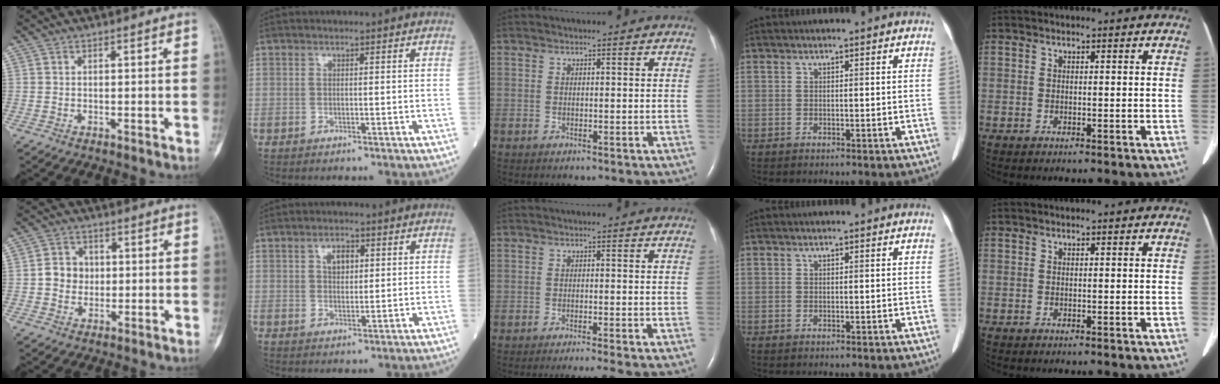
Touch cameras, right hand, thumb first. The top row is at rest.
{"thumb": {"total": 5.7, "force": [0.1, 5.1, 2.5], "torque": [-0.016, 0.008, -0.005]}, "index": {"total": 3.4, "force": [1.2, 1.9, 2.5], "torque": [-0.045, 0.004, 0.020]}, "middle": {"total": 4.1, "force": [-3.3, -1.0, 2.0], "torque": [-0.020, -0.009, -0.049]}}